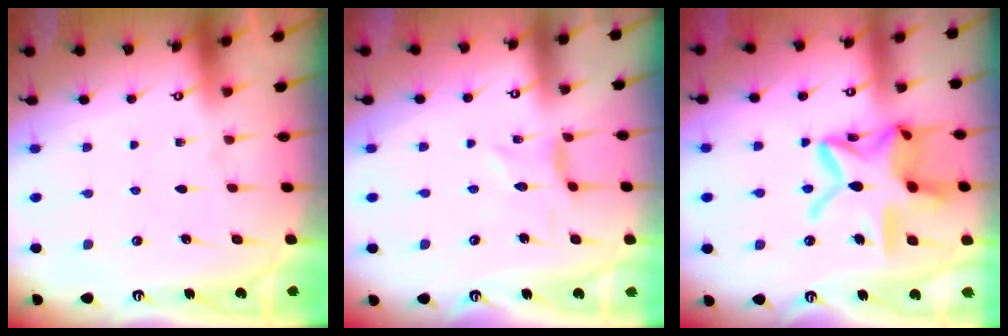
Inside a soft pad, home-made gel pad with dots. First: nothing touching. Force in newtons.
{"total": 0.9, "press": 0.8, "slide": 0.1}
{"total": 20.8, "press": 20.8, "slide": 1.7}